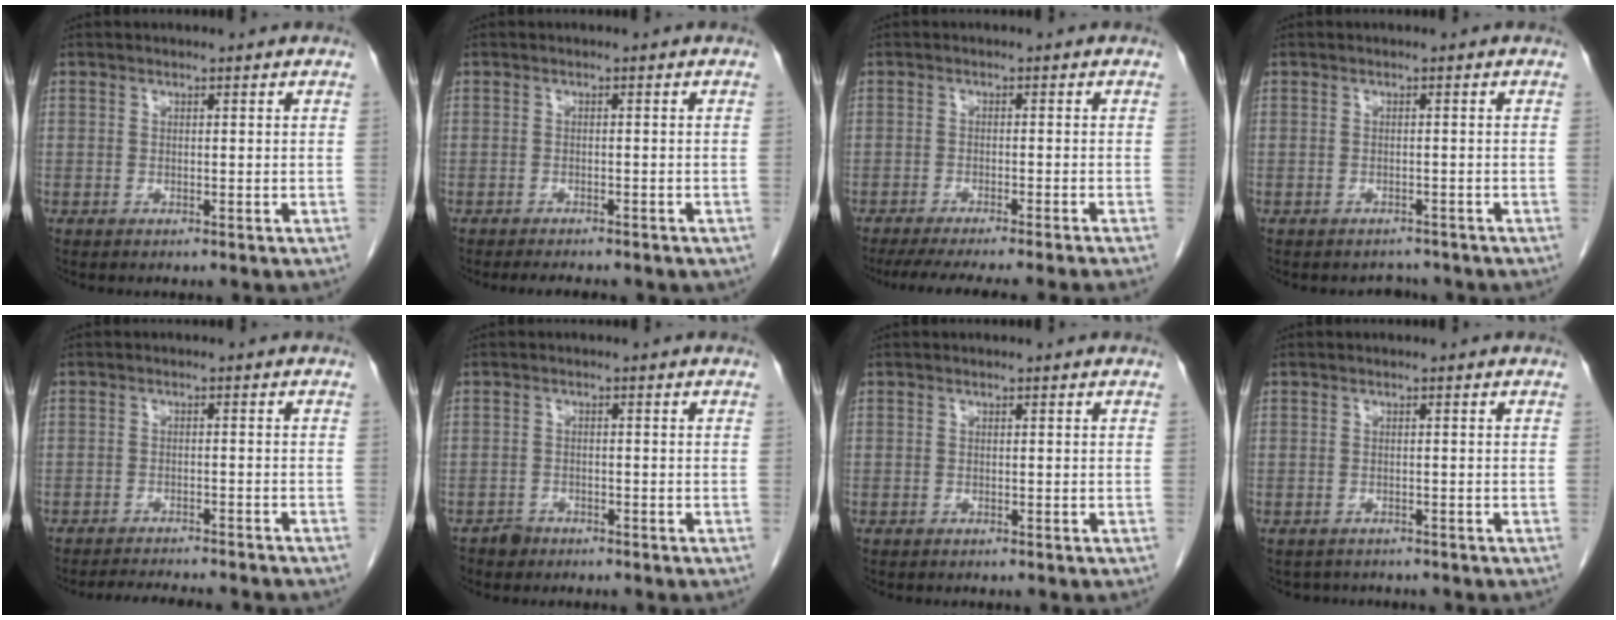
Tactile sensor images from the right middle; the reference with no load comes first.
{"total": 6.3, "force": [-5.2, 1.9, 3.0], "torque": [-0.036, -0.004, -0.058]}
{"total": 11.7, "force": [-10.2, -0.9, 5.8], "torque": [-0.059, -0.024, -0.143]}
{"total": 2.1, "force": [-1.8, 0.9, -0.2], "torque": [0.000, -0.001, -0.026]}
{"total": 10.6, "force": [-9.7, 1.4, 4.1], "torque": [-0.053, -0.008, -0.121]}
{"total": 1.8, "force": [-1.5, 1.0, 0.0], "torque": [-0.004, 0.003, -0.025]}
{"total": 0.0}
{"total": 2.9, "force": [-2.5, 1.3, 0.2], "torque": [-0.006, -0.001, -0.034]}